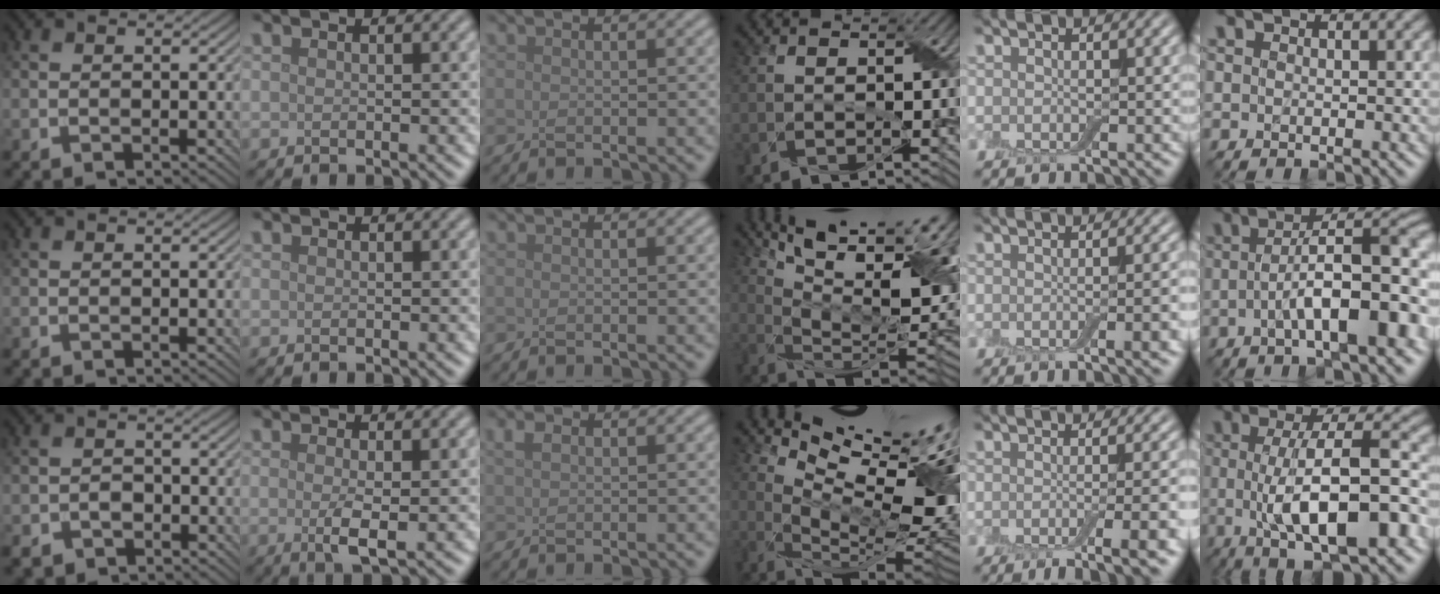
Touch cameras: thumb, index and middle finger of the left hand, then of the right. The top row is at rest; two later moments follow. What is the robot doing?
{"motion": "wrap", "object": "adhesive wrap"}